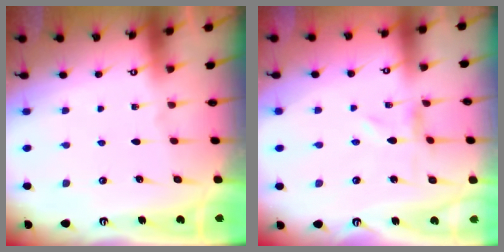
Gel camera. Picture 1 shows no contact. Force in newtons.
{"total": 0.0}